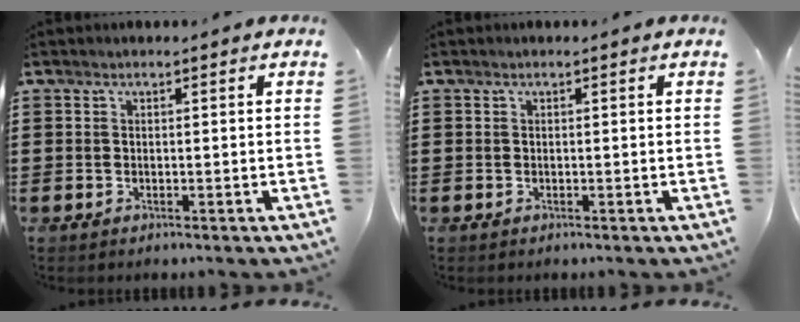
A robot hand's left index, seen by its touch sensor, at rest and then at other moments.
{"total": 0.0}